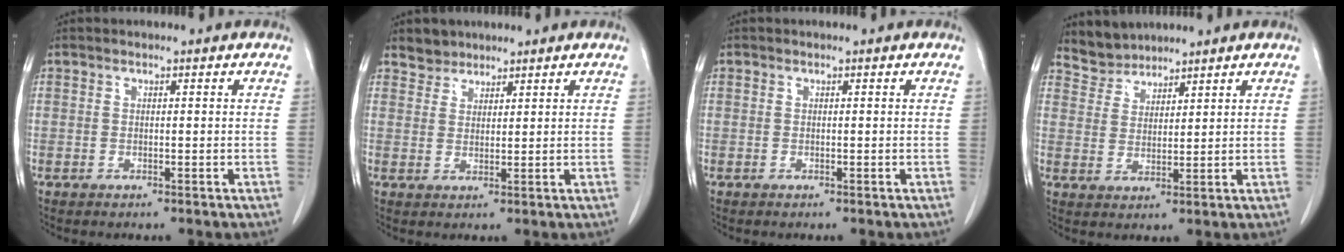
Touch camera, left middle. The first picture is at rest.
{"total": 2.6, "force": [2.2, 1.3, -0.3], "torque": [0.006, 0.006, 0.037]}
{"total": 0.0}
{"total": 4.2, "force": [3.9, 1.2, -0.7], "torque": [0.011, 0.010, 0.081]}